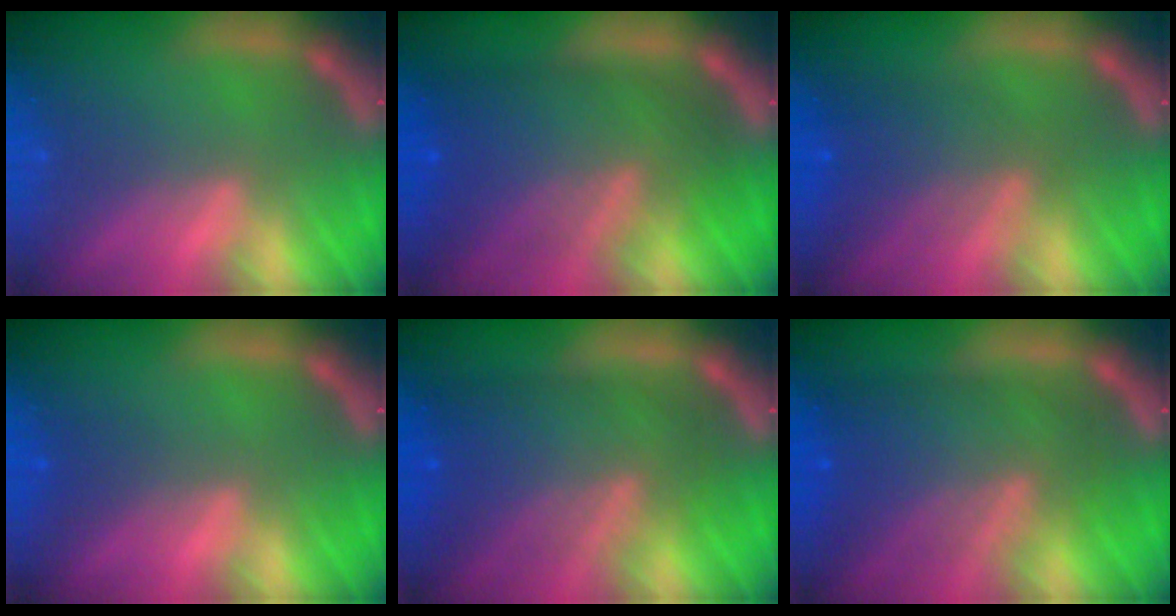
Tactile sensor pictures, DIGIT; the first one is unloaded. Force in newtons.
{"total": 9.5}
{"total": 5.0}
{"total": 1.0}
{"total": 8.6}
{"total": 8.6}